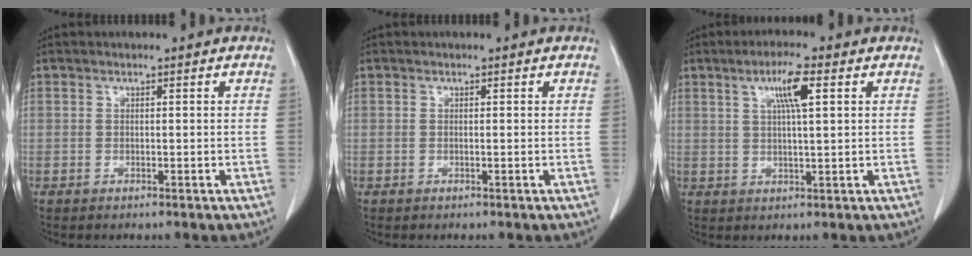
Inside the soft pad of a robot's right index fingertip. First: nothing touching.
{"total": 0.0}
{"total": 5.7, "force": [2.2, 0.3, 5.2], "torque": [-0.093, 0.003, 0.037]}